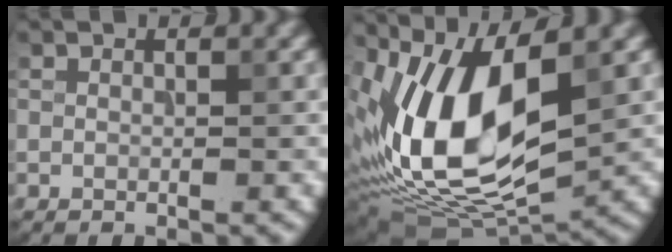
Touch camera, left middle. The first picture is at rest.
{"total": 13.0, "force": [2.0, 6.6, 11.0], "torque": [-0.211, -0.006, 0.032]}